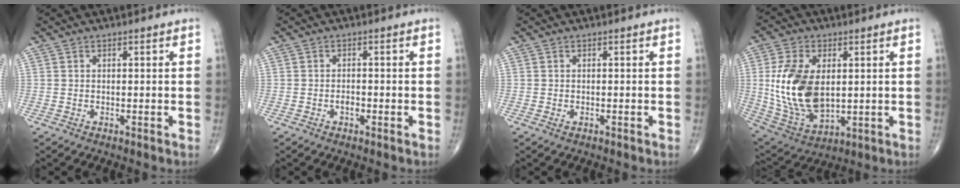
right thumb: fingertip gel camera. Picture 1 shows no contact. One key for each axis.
{"total": 1.6, "fx": -0.7, "fy": 0.8, "fz": 1.2, "tx": -0.015, "ty": 0.003, "tz": -0.014}
{"total": 0.5, "fx": -0.2, "fy": 0.3, "fz": 0.4, "tx": -0.010, "ty": 0.005, "tz": -0.002}
{"total": 16.9, "fx": 1.6, "fy": 9.9, "fz": 13.6, "tx": -0.263, "ty": -0.016, "tz": 0.045}